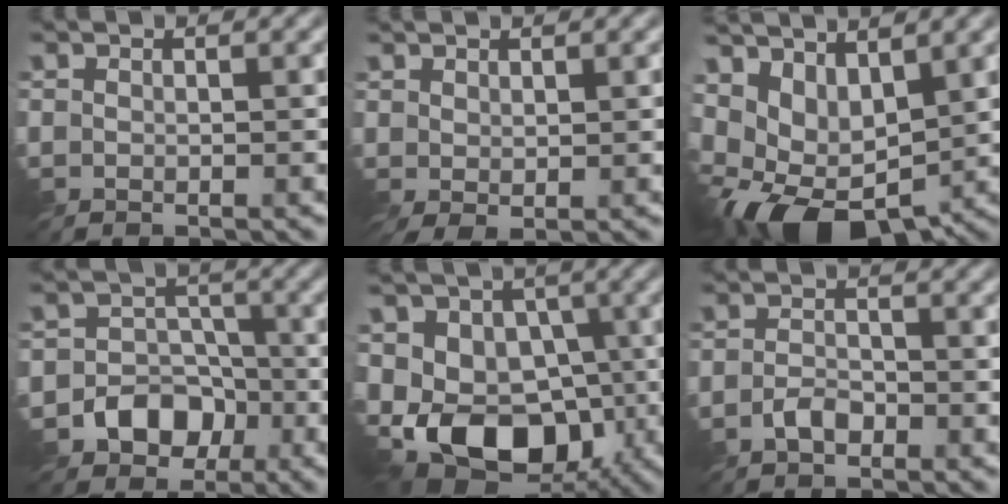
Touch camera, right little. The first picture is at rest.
{"total": 1.6, "force": [0.7, 0.7, 1.3], "torque": [-0.037, -0.003, 0.017]}
{"total": 8.9, "force": [-0.3, 5.4, 7.1], "torque": [-0.134, -0.020, 0.010]}
{"total": 5.3, "force": [-2.7, 4.2, 1.7], "torque": [0.002, 0.007, -0.066]}
{"total": 8.9, "force": [-2.3, 6.5, 5.7], "torque": [-0.094, -0.008, -0.049]}
{"total": 1.8, "force": [-1.2, 0.9, 0.9], "torque": [-0.019, 0.004, -0.028]}